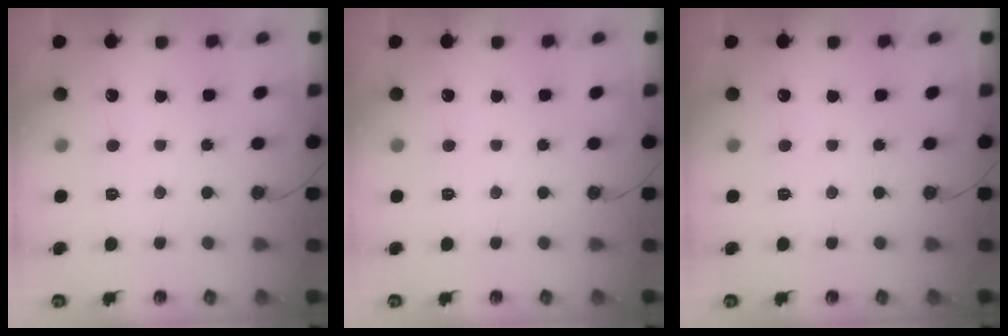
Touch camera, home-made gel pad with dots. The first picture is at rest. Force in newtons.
{"total": 0.0}
{"total": 0.0}